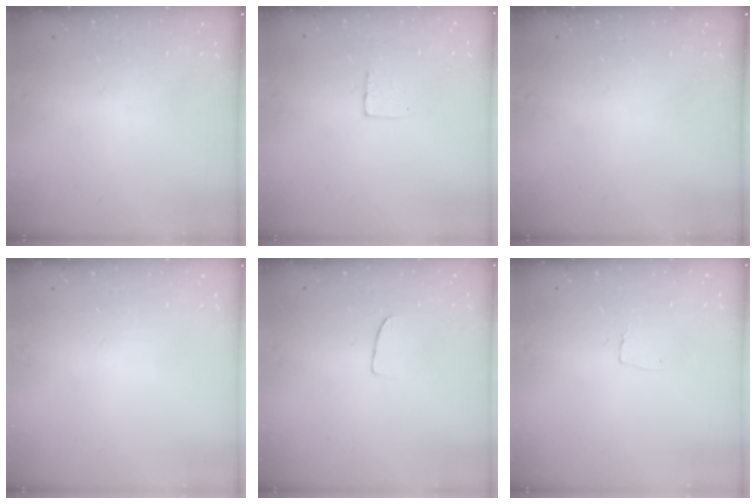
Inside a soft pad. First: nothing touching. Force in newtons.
{"total": 3.9, "press": 3.9, "slide": 0.3}
{"total": 0.0}
{"total": 0.0}
{"total": 5.4, "press": 5.3, "slide": 0.4}
{"total": 3.5, "press": 3.5, "slide": 0.3}